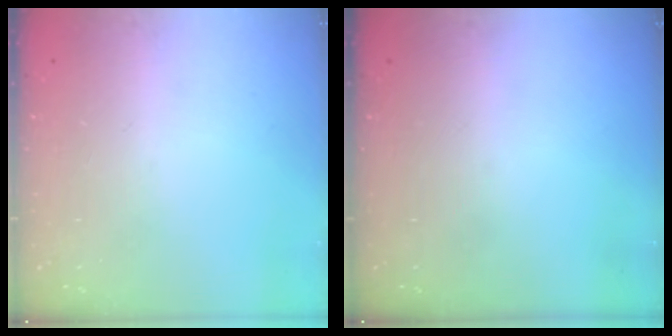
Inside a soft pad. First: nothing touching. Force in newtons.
{"total": 0.0}